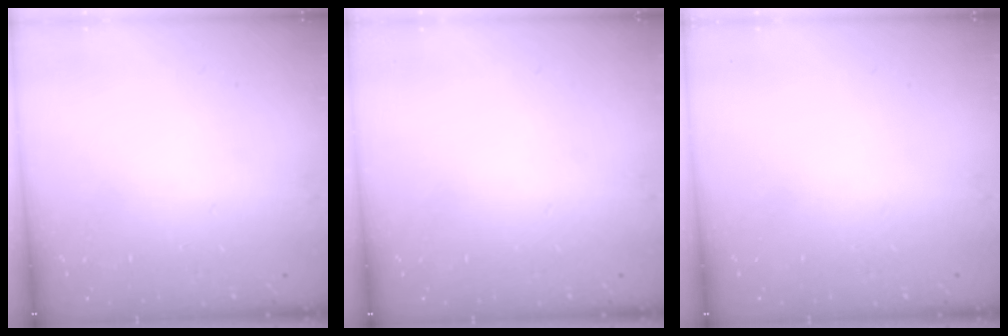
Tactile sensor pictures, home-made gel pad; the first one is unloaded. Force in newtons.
{"total": 0.0}
{"total": 0.0}